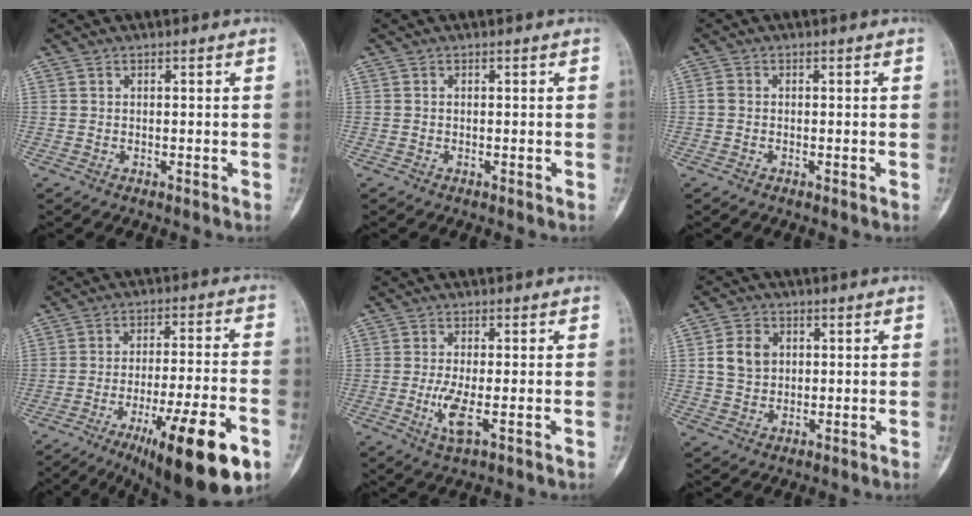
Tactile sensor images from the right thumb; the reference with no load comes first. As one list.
[{"total": 0.0}, {"total": 1.2, "force": [-0.1, 1.0, 0.7], "torque": [-0.012, 0.001, -0.005]}, {"total": 20.1, "force": [-10.1, 4.2, 16.9], "torque": [-0.234, 0.032, -0.149]}, {"total": 4.8, "force": [-1.1, 1.0, 4.5], "torque": [-0.103, -0.011, -0.022]}, {"total": 6.2, "force": [1.2, 5.0, 3.5], "torque": [-0.050, -0.001, 0.023]}]